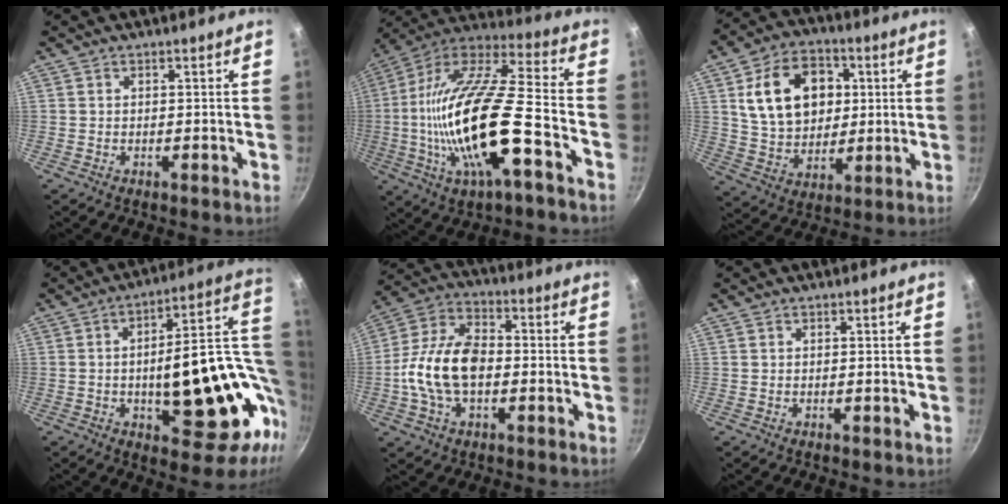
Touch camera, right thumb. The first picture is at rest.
{"total": 25.4, "force": [-6.6, 8.1, 23.2], "torque": [-0.435, 0.021, -0.129]}
{"total": 17.6, "force": [4.0, 12.8, 11.3], "torque": [-0.162, 0.002, 0.072]}
{"total": 26.4, "force": [-2.3, 12.1, 23.4], "torque": [-0.285, 0.020, -0.012]}
{"total": 14.7, "force": [-1.9, 8.9, 11.6], "torque": [-0.203, 0.035, -0.049]}
{"total": 0.0}